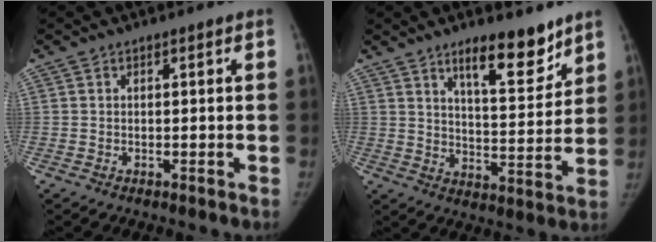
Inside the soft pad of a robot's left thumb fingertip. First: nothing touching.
{"total": 11.4, "force": [8.1, 3.6, 7.2], "torque": [-0.081, -0.063, 0.133]}